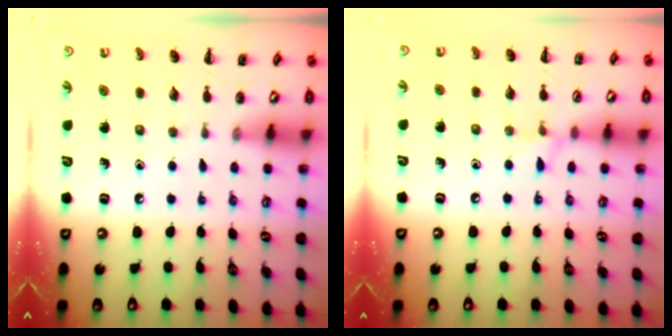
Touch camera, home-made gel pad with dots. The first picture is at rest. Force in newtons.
{"total": 5.4, "press": 5.1, "slide": 1.8}